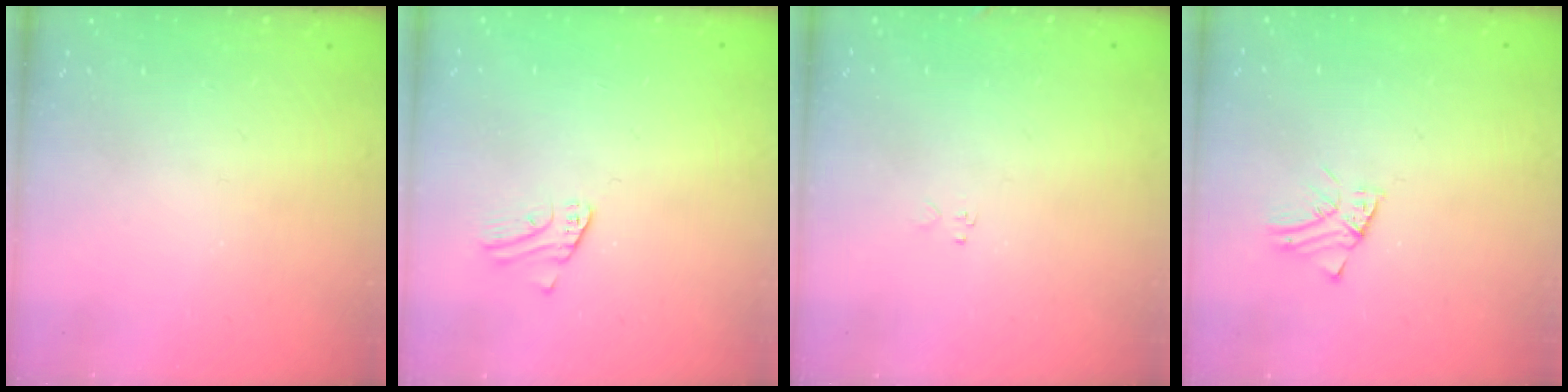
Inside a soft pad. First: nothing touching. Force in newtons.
{"total": 2.3, "press": 2.3, "slide": 0.2}
{"total": 3.7, "press": 3.7, "slide": 0.1}
{"total": 1.2, "press": 1.2, "slide": 0.0}